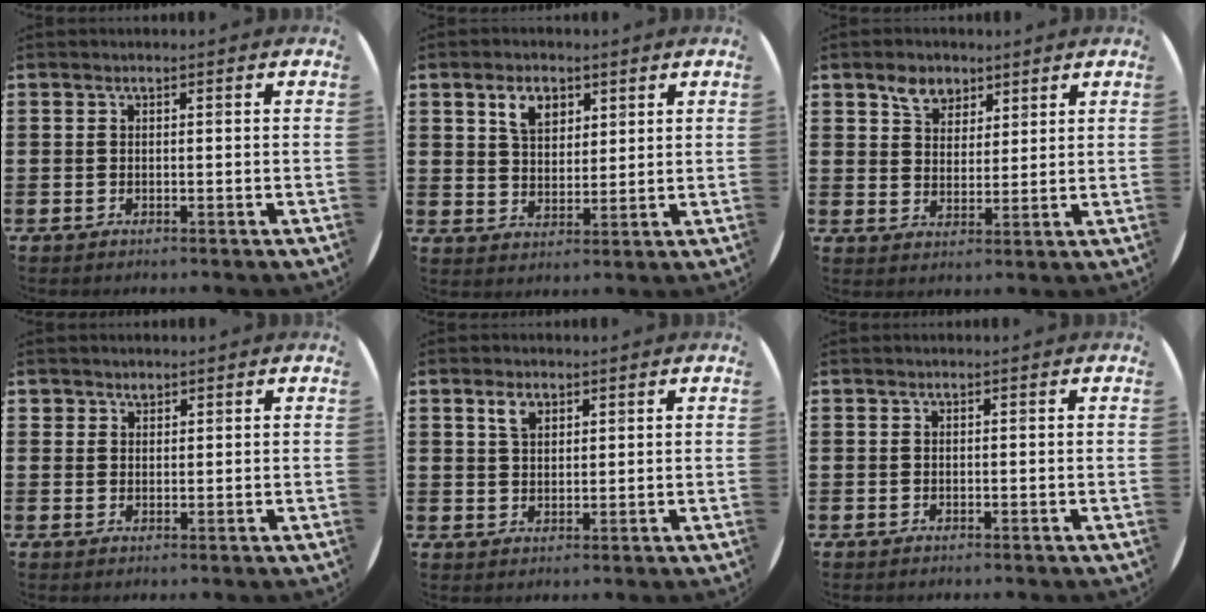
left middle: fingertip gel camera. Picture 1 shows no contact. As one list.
[{"total": 4.3, "force": [2.6, 2.6, 2.2], "torque": [-0.035, 0.003, 0.045]}, {"total": 4.2, "force": [3.1, 2.6, 0.9], "torque": [-0.019, 0.003, 0.059]}, {"total": 1.5, "force": [1.3, 0.8, 0.0], "torque": [0.007, -0.001, 0.023]}, {"total": 2.7, "force": [1.8, 1.5, 1.3], "torque": [-0.014, -0.003, 0.030]}, {"total": 0.0}]